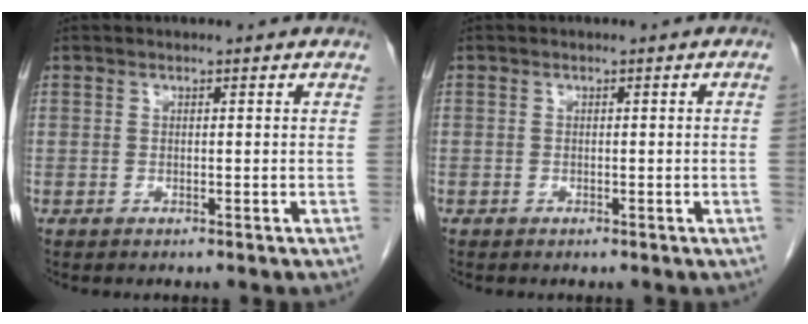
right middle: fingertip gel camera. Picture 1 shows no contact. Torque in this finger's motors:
{"motor_torque": [0.09, -0.08, -0.45, -0.21]}